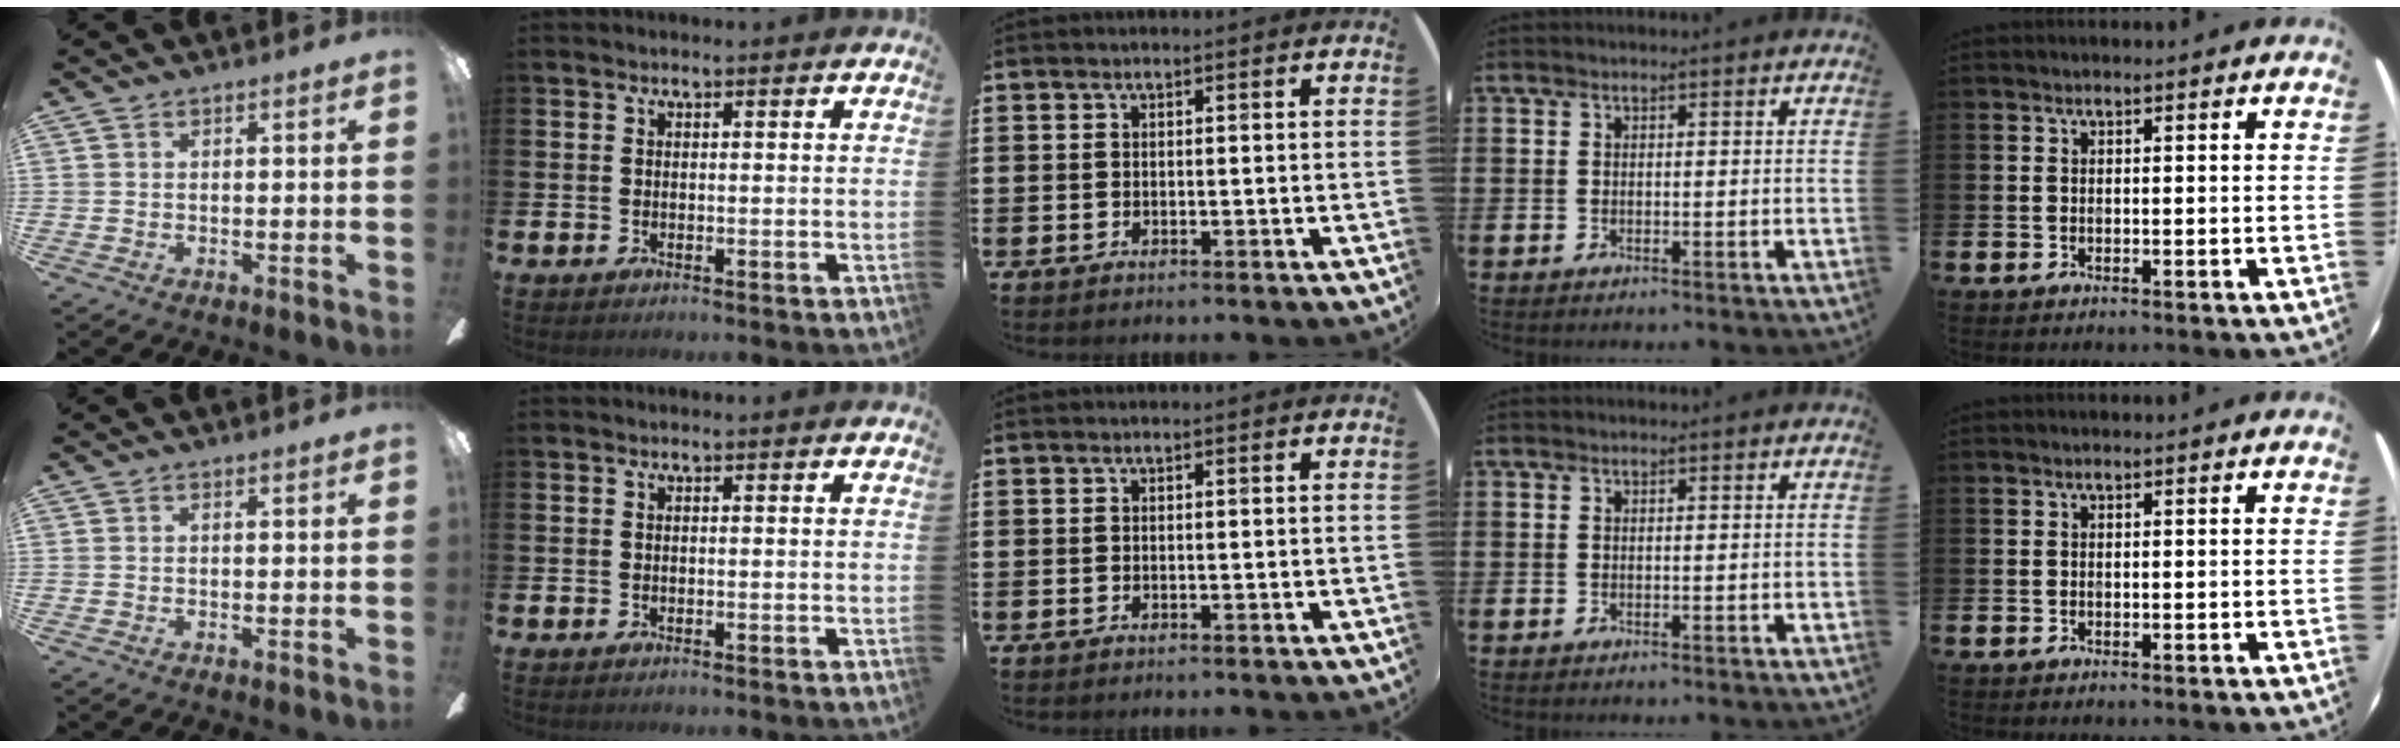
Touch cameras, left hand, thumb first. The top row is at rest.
{}